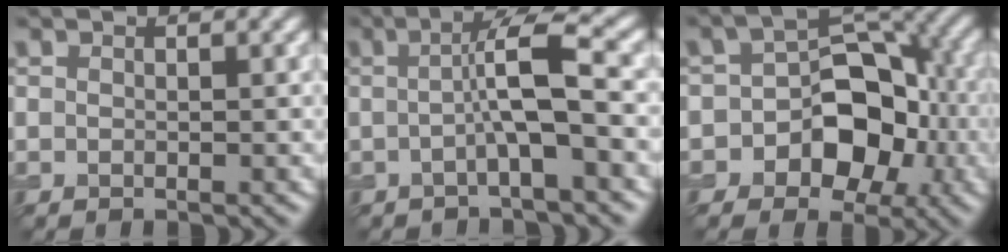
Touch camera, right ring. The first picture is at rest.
{"total": 5.1, "force": [-0.4, 0.7, 5.0], "torque": [-0.081, 0.014, -0.017]}
{"total": 8.2, "force": [-2.4, 5.7, 5.4], "torque": [-0.059, 0.004, -0.042]}